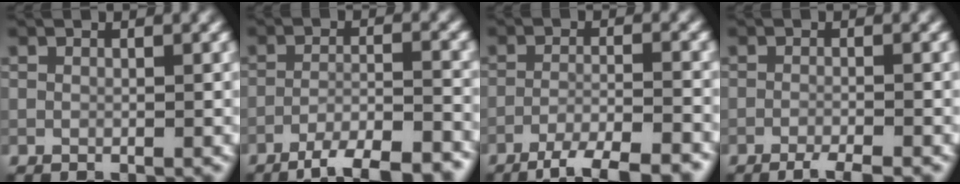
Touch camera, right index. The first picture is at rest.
{"total": 7.1, "force": [-5.7, 1.3, 4.1], "torque": [-0.056, 0.000, -0.089]}
{"total": 5.6, "force": [-4.4, 0.8, 3.4], "torque": [-0.052, 0.001, -0.078]}
{"total": 2.6, "force": [-1.9, 0.4, 1.8], "torque": [-0.023, -0.002, -0.039]}